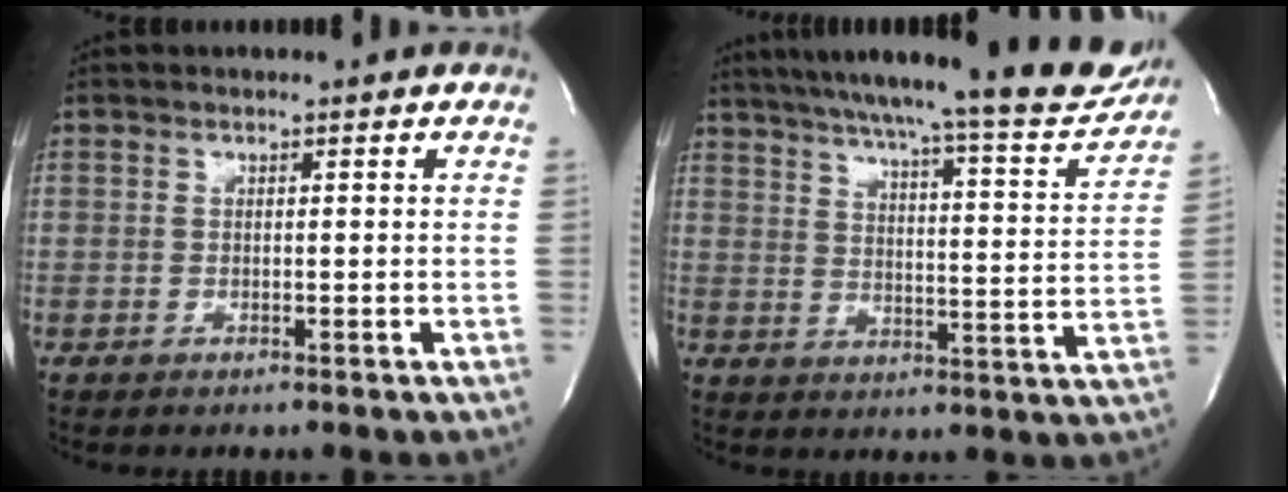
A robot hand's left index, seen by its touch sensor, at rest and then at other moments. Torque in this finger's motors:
{"motor_torque": [0.07, -0.16, 0.57, 0.17]}